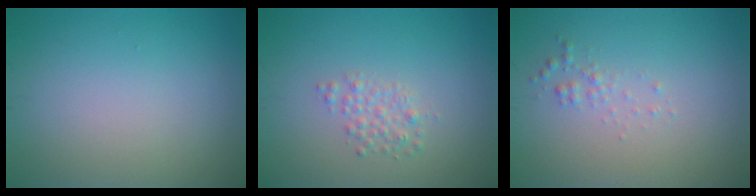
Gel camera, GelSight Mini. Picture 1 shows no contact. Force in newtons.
{"total": 1.5, "press": 1.5, "slide": 0.0}
{"total": 0.9, "press": 0.9, "slide": 0.0}